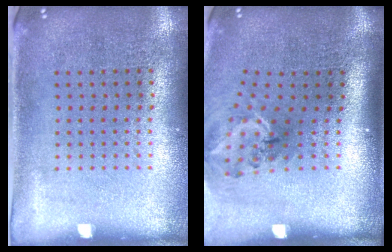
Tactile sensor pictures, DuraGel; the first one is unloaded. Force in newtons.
{"total": 1.7, "press": 1.2, "slide": 1.2}